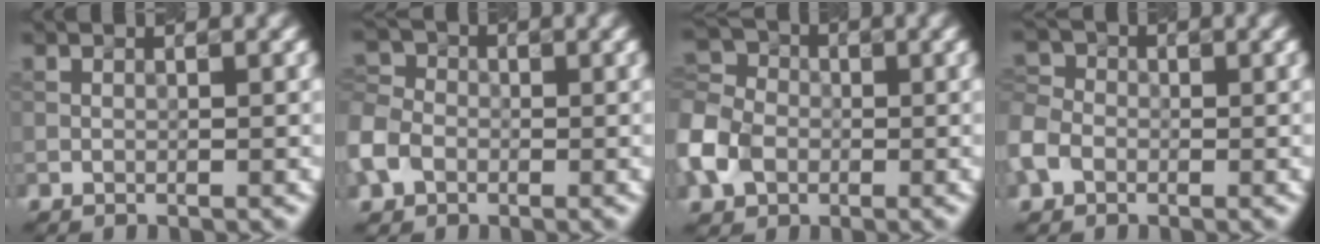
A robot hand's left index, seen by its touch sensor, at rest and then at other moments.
{"total": 5.2, "force": [-2.2, 3.9, 2.7], "torque": [-0.070, -0.006, -0.054]}
{"total": 7.3, "force": [-2.6, 5.5, 4.0], "torque": [-0.106, -0.001, -0.071]}
{"total": 3.8, "force": [-1.6, 3.0, 1.9], "torque": [-0.047, 0.002, -0.046]}